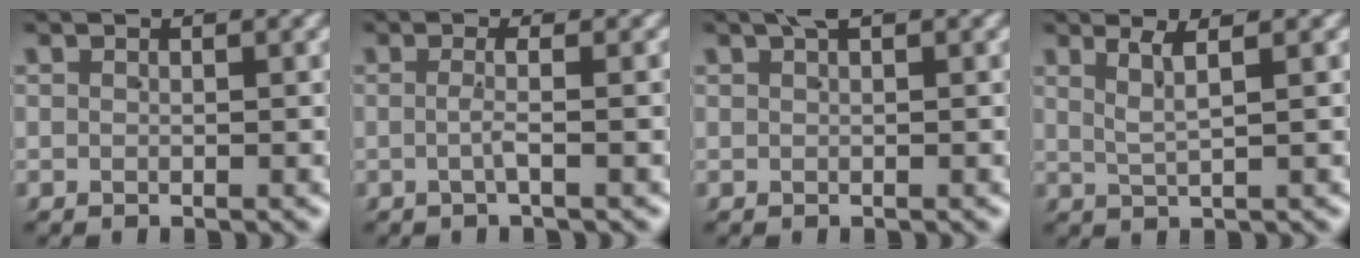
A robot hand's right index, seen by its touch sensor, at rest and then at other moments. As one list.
[{"total": 1.7, "force": [-0.8, -0.5, 1.4], "torque": [-0.032, -0.001, -0.013]}, {"total": 1.1, "force": [0.6, 0.1, 0.8], "torque": [-0.010, 0.006, 0.010]}, {"total": 2.1, "force": [1.2, -0.3, 1.7], "torque": [-0.033, -0.001, 0.026]}]